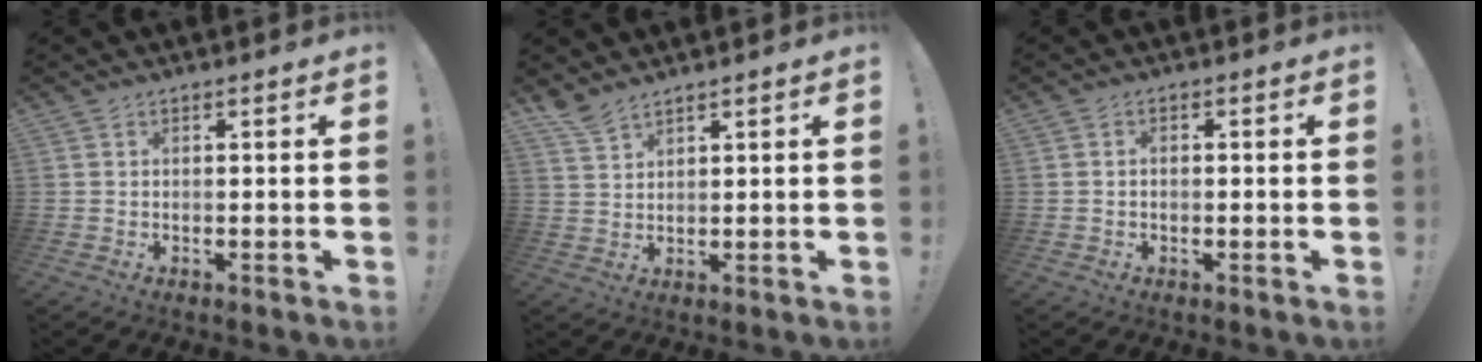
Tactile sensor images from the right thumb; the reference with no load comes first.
{"total": 4.6, "force": [4.1, 0.9, 1.9], "torque": [-0.029, -0.029, 0.075]}
{"total": 1.3, "force": [-0.5, 0.7, 0.9], "torque": [-0.019, 0.005, -0.010]}